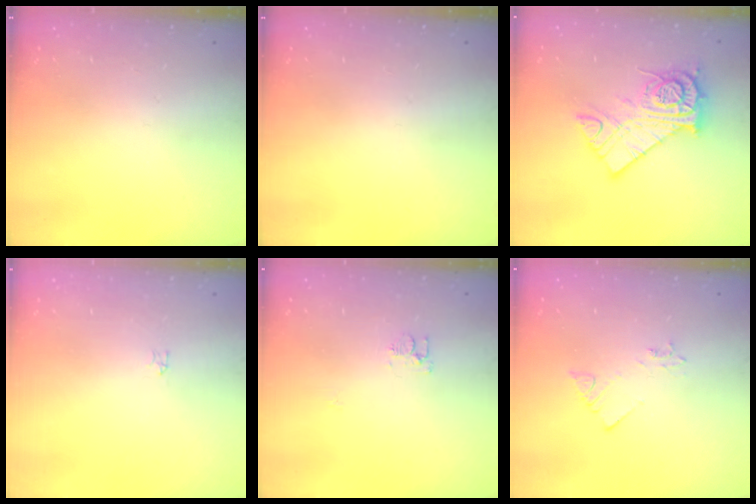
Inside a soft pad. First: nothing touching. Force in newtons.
{"total": 0.0}
{"total": 14.0, "press": 13.9, "slide": 1.4}
{"total": 0.0}
{"total": 5.5, "press": 5.5, "slide": 0.4}
{"total": 2.1, "press": 2.1, "slide": 0.4}